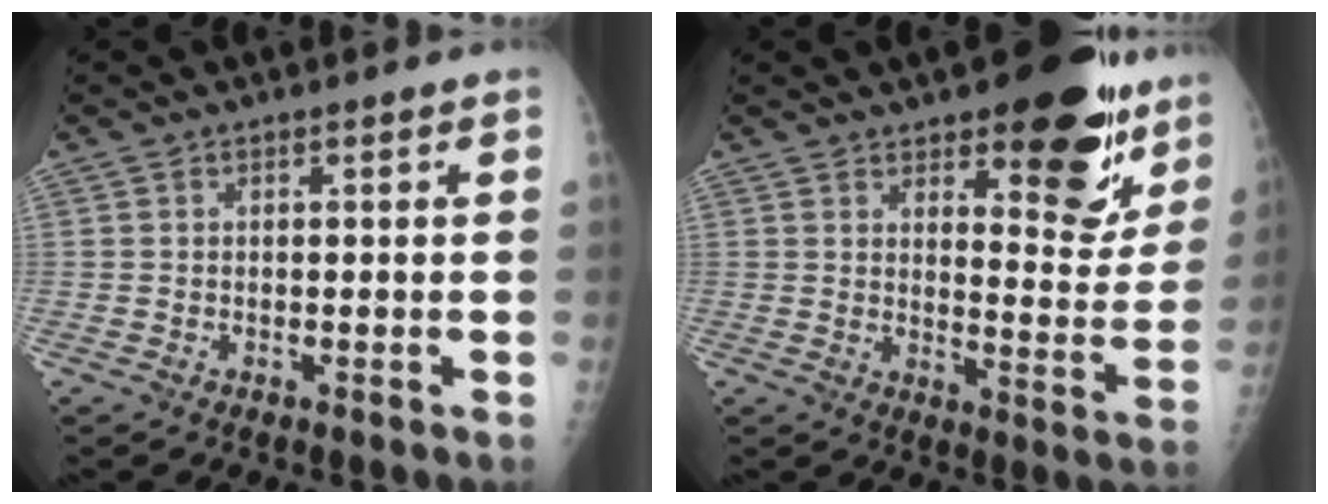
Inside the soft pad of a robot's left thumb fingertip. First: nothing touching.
{"total": 17.0, "force": [10.2, 7.0, 11.7], "torque": [-0.089, -0.067, 0.141]}